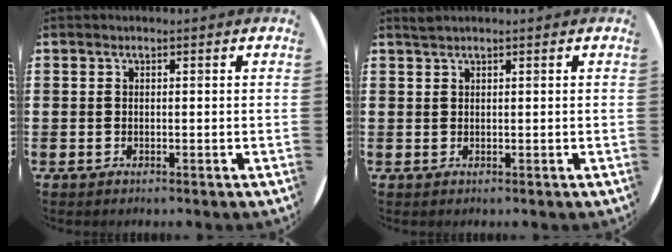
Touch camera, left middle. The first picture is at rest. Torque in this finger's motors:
{"motor_torque": [-0.16, -0.04, -0.01, -0.01]}